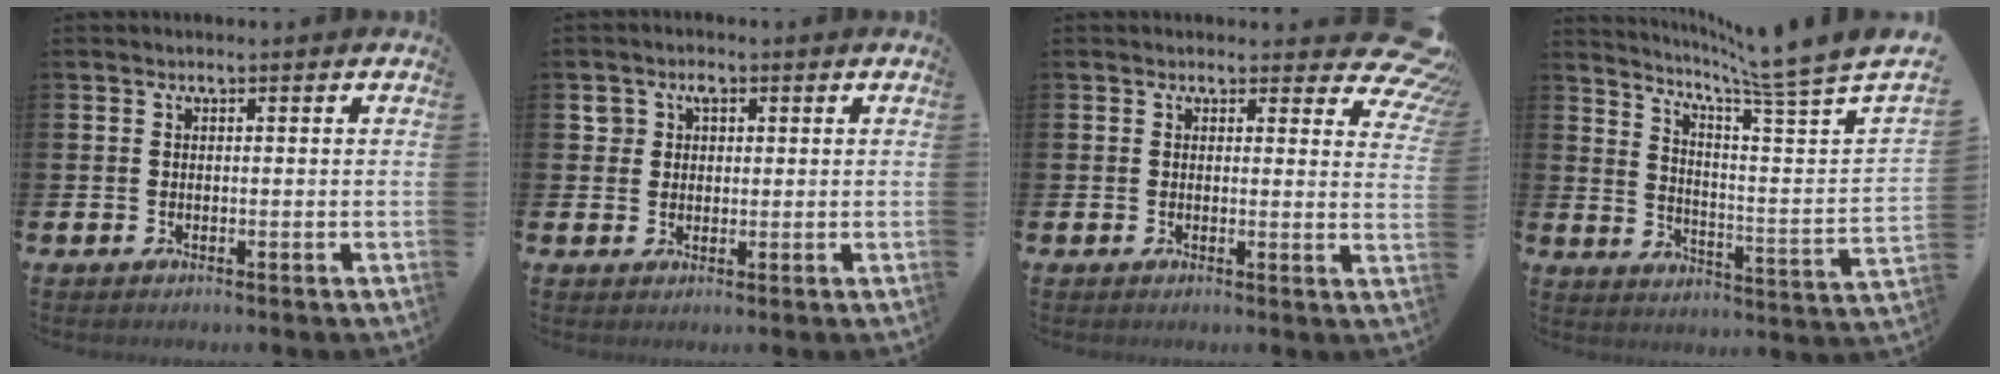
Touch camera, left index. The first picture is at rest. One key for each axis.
{"total": 2.8, "fx": 1.4, "fy": 2.3, "fz": 0.7, "tx": -0.007, "ty": 0.006, "tz": 0.020}
{"total": 3.9, "fx": 3.1, "fy": 1.7, "fz": 1.5, "tx": -0.008, "ty": -0.023, "tz": 0.048}
{"total": 6.8, "fx": 5.7, "fy": -1.4, "fz": 3.4, "tx": -0.075, "ty": -0.070, "tz": 0.083}